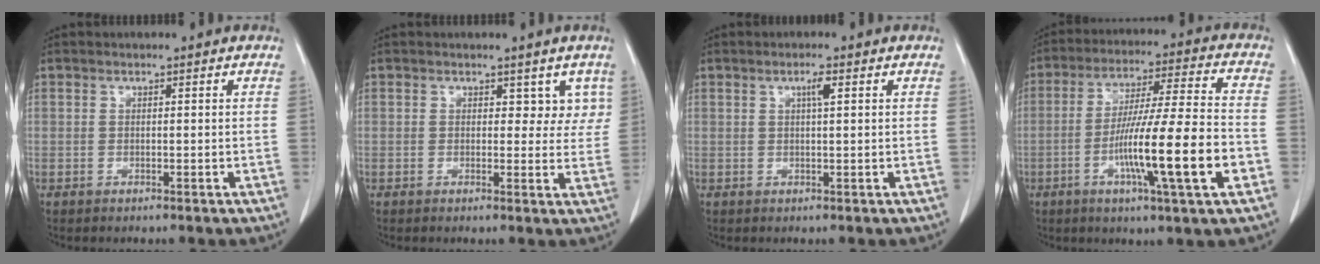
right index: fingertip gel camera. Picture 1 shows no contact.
{"total": 3.6, "force": [2.0, 2.5, 1.7], "torque": [0.006, 0.001, 0.020]}
{"total": 1.8, "force": [0.7, 0.1, 1.7], "torque": [-0.030, 0.001, 0.012]}
{"total": 16.0, "force": [-4.9, 0.0, 15.2], "torque": [-0.266, -0.008, -0.082]}